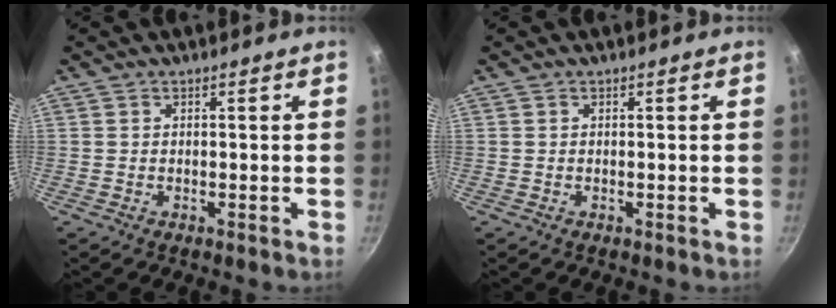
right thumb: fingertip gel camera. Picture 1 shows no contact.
{"total": 0.0}